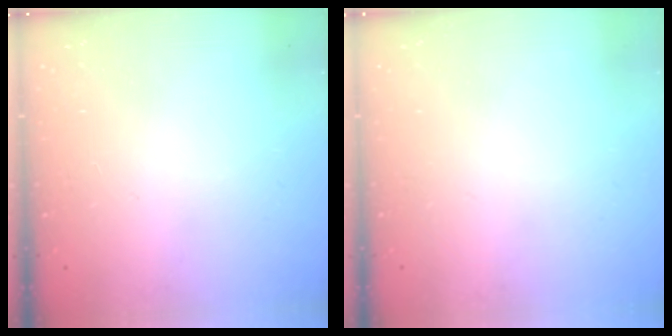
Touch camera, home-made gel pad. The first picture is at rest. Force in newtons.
{"total": 0.0}